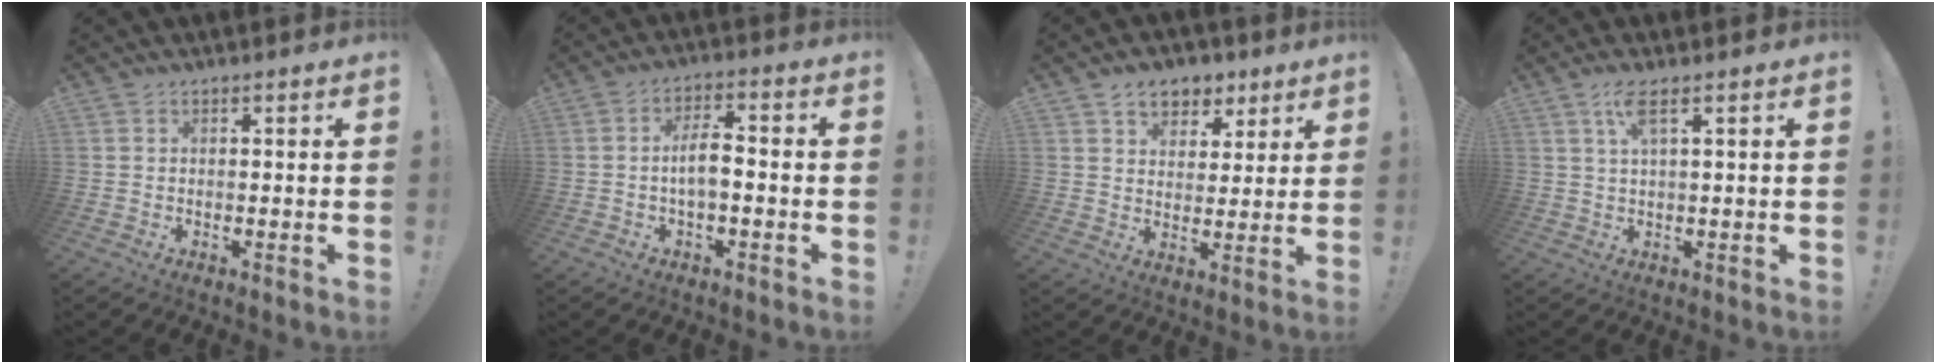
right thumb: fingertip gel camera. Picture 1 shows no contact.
{"total": 6.6, "force": [-1.2, 2.4, 6.0], "torque": [-0.108, 0.009, -0.024]}
{"total": 8.4, "force": [5.2, 6.0, 2.8], "torque": [-0.033, -0.030, 0.098]}
{"total": 4.6, "force": [2.0, 0.7, 4.1], "torque": [-0.084, 0.002, 0.033]}